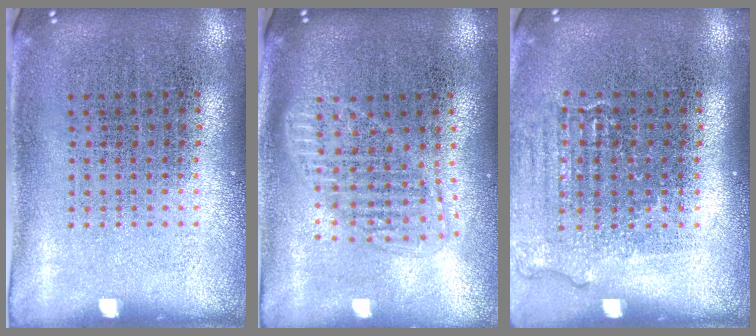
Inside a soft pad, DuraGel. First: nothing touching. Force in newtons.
{"total": 1.5, "press": 1.3, "slide": 0.8}
{"total": 1.0, "press": 1.0, "slide": 0.3}